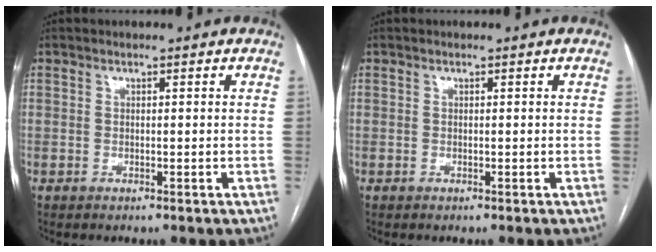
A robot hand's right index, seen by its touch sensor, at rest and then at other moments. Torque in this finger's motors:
{"motor_torque": [0.00, 0.00, 0.00, 0.00]}